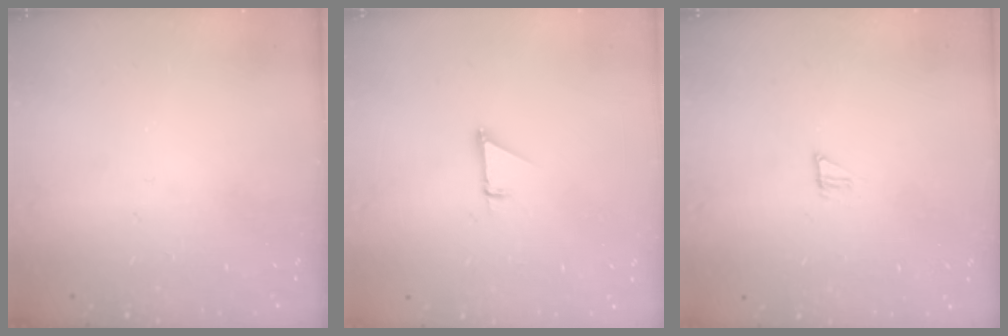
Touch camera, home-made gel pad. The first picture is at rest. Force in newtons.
{"total": 0.9, "press": 0.9, "slide": 0.1}
{"total": 5.1, "press": 5.1, "slide": 0.4}